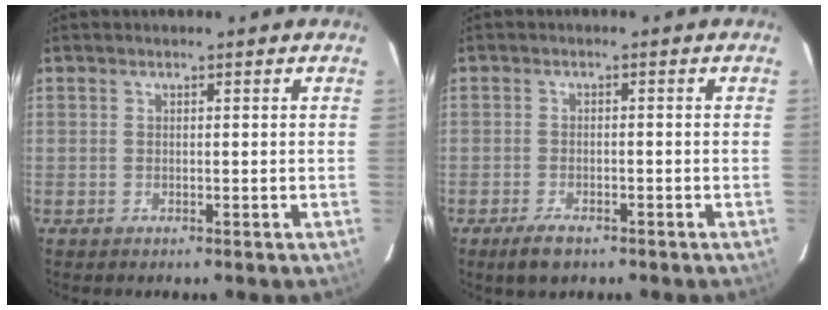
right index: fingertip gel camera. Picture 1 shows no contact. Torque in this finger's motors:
{"motor_torque": [-0.11, 0.02, -0.18, -0.08]}